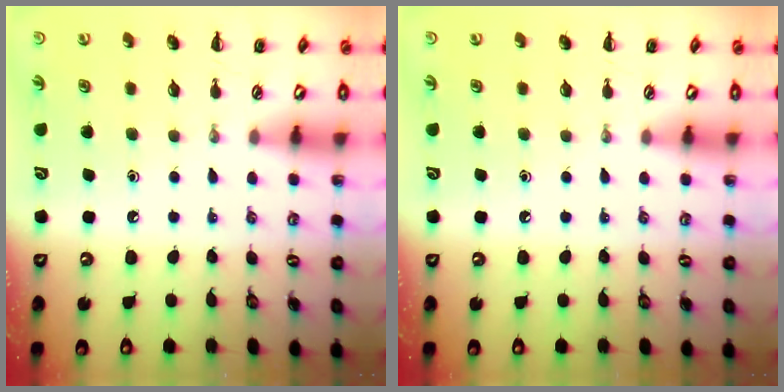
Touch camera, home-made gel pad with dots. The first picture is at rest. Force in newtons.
{"total": 0.0}